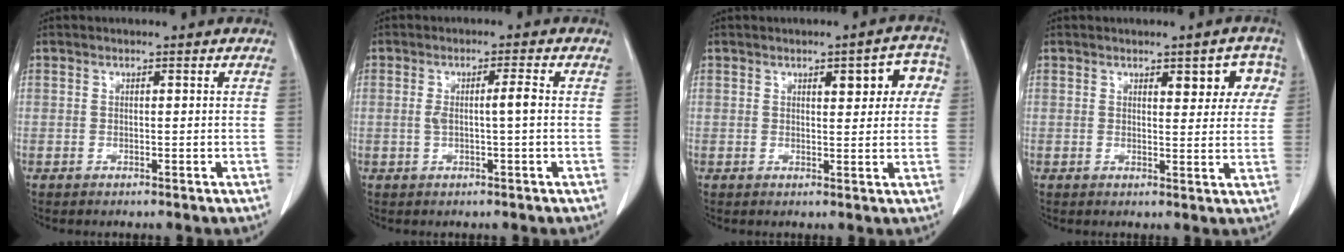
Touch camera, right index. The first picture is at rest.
{"total": 3.2, "force": [0.0, 0.1, 3.2], "torque": [-0.061, 0.006, 0.003]}
{"total": 6.2, "force": [2.1, 2.2, 5.4], "torque": [-0.056, 0.018, 0.021]}
{"total": 5.6, "force": [2.6, 2.3, 4.5], "torque": [-0.040, 0.011, 0.028]}